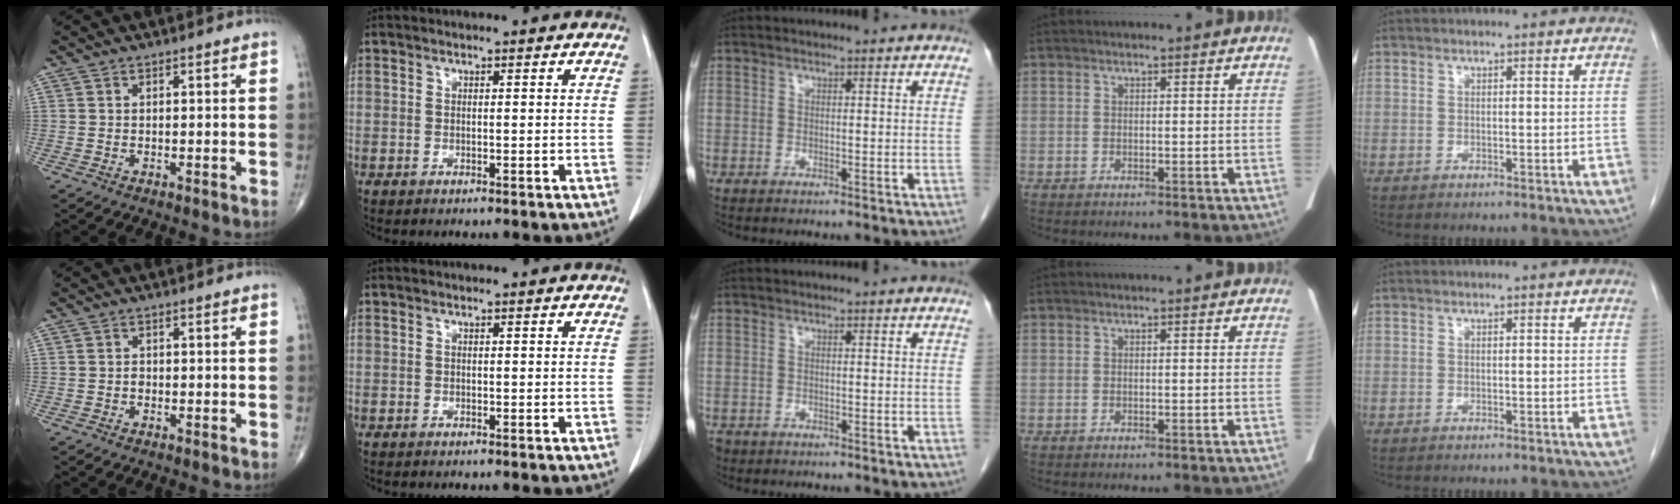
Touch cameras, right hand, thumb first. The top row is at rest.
{"thumb": {"total": 0.8, "force": [-0.2, 0.6, 0.4], "torque": [-0.007, 0.002, -0.005]}, "middle": {"total": 2.3, "force": [-1.6, 1.6, 0.6], "torque": [-0.017, -0.001, -0.028]}}